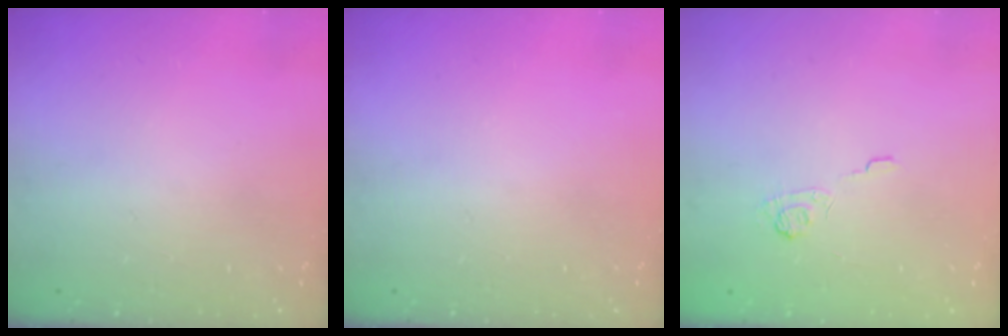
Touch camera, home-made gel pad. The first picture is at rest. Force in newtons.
{"total": 0.0}
{"total": 2.5, "press": 2.1, "slide": 1.4}